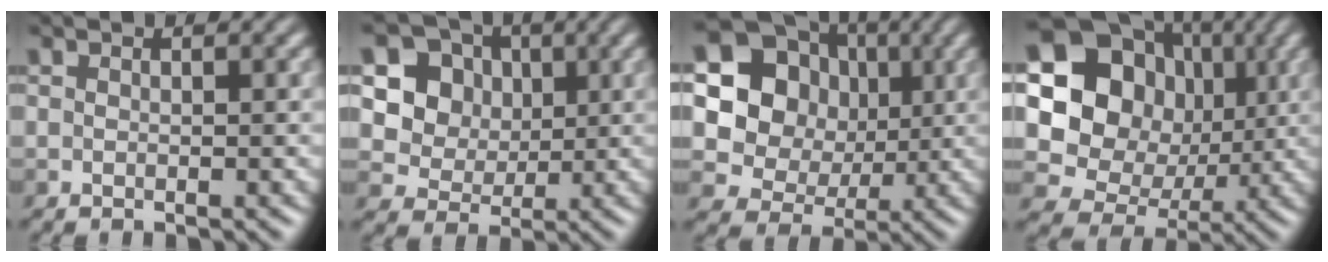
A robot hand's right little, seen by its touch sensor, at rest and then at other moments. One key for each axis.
{"total": 6.8, "fx": 2.0, "fy": 5.8, "fz": 2.9, "tx": -0.069, "ty": 0.001, "tz": 0.032}
{"total": 12.5, "fx": 3.0, "fy": 11.0, "fz": 5.3, "tx": -0.131, "ty": 0.022, "tz": 0.061}
{"total": 14.5, "fx": 2.8, "fy": 12.4, "fz": 7.0, "tx": -0.151, "ty": 0.026, "tz": 0.047}